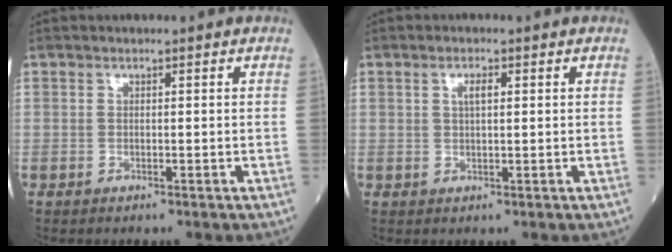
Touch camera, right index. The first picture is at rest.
{"total": 2.0, "force": [0.7, 0.6, 1.8], "torque": [-0.034, 0.002, 0.011]}